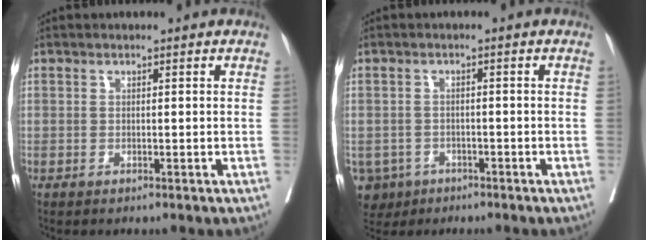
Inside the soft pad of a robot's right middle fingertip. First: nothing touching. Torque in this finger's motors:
{"motor_torque": [1.01, -1.12, 0.34, 0.04]}